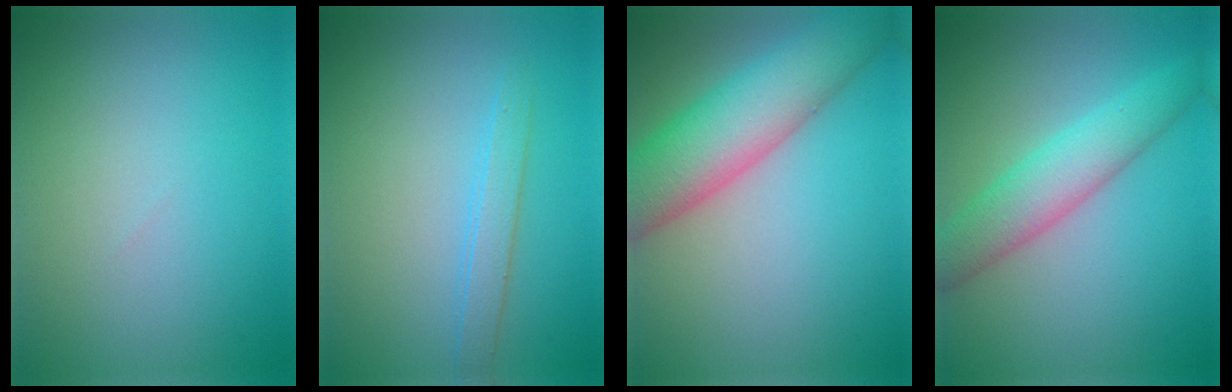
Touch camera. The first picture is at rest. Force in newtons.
{"total": 1.9, "press": 1.9, "slide": 0.1}
{"total": 8.5, "press": 8.5, "slide": 0.5}
{"total": 4.6, "press": 4.6, "slide": 0.2}